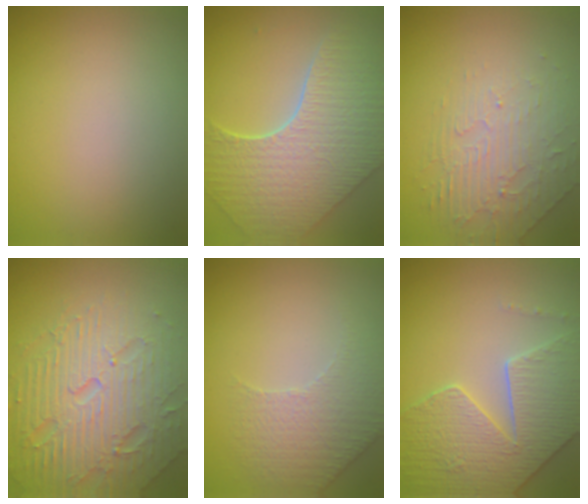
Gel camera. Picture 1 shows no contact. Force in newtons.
{"total": 8.5, "press": 6.1, "slide": 5.8}
{"total": 2.5, "press": 1.8, "slide": 1.6}
{"total": 7.4, "press": 7.3, "slide": 1.5}
{"total": 2.2, "press": 2.0, "slide": 1.0}
{"total": 6.3, "press": 5.6, "slide": 3.1}